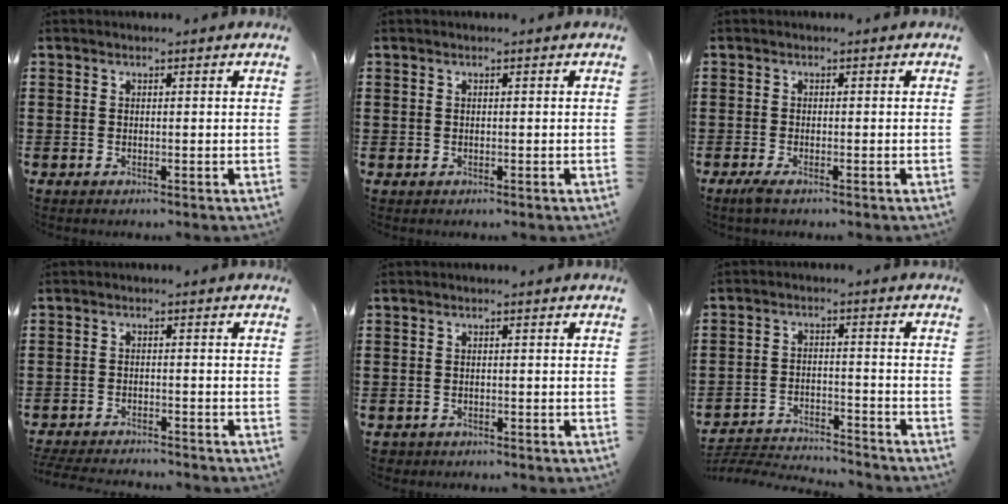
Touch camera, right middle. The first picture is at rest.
{"total": 0.0}
{"total": 1.2, "force": [-0.7, 0.2, 0.9], "torque": [-0.016, -0.004, -0.013]}
{"total": 2.8, "force": [-2.8, 0.0, 0.3], "torque": [-0.016, -0.006, -0.060]}
{"total": 0.6, "force": [-0.5, 0.3, -0.1], "torque": [-0.001, 0.002, -0.013]}
{"total": 4.0, "force": [-3.9, 0.4, 0.5], "torque": [-0.022, 0.002, -0.087]}